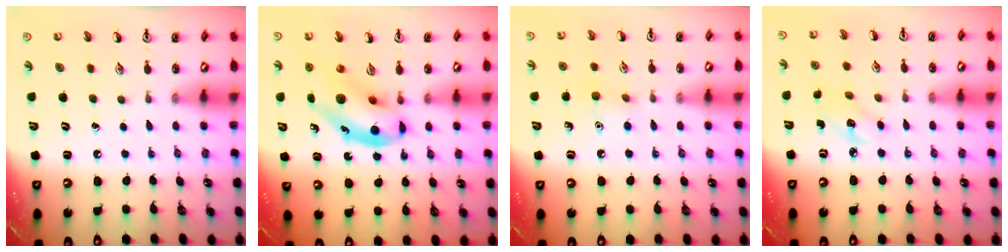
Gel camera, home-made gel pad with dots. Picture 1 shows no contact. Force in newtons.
{"total": 9.7, "press": 9.4, "slide": 2.5}
{"total": 7.0, "press": 6.8, "slide": 1.6}
{"total": 2.8, "press": 2.7, "slide": 0.8}